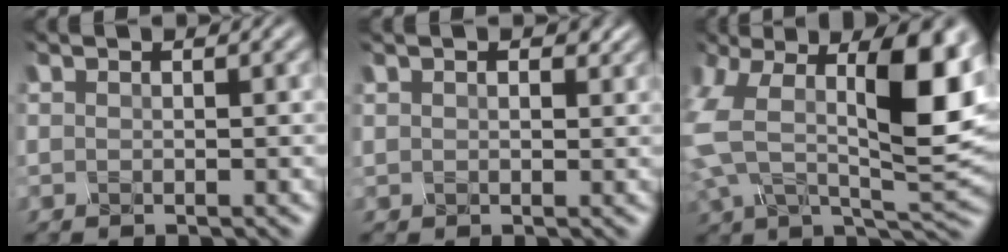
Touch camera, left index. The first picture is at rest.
{"total": 1.6, "force": [1.1, 1.0, 0.7], "torque": [-0.014, 0.002, 0.018]}
{"total": 14.3, "force": [1.5, 7.2, 12.3], "torque": [-0.237, 0.002, 0.019]}